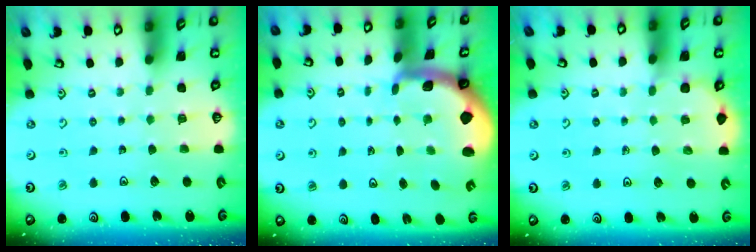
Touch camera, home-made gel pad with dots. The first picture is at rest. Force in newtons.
{"total": 1.9, "press": 1.9, "slide": 0.6}
{"total": 2.4, "press": 2.4, "slide": 0.1}